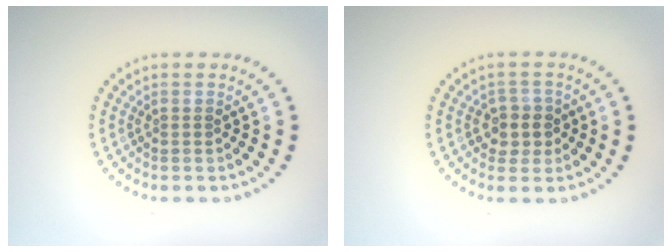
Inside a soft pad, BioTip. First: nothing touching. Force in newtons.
{"total": 2.3, "press": 2.1, "slide": 0.9}